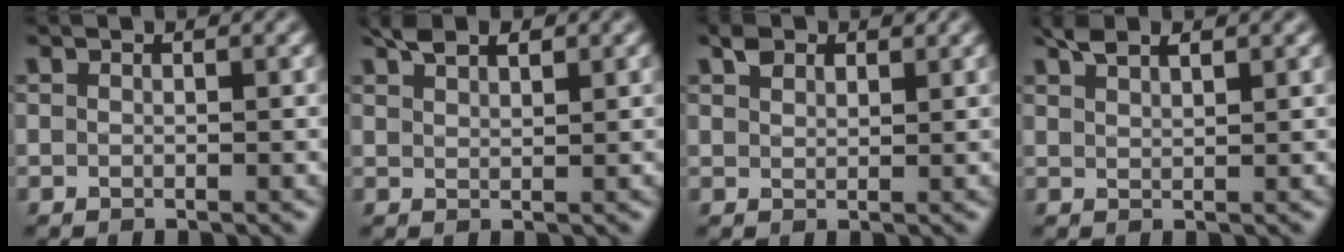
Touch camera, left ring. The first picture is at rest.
{"total": 2.6, "force": [1.9, 0.9, 1.5], "torque": [-0.022, 0.006, 0.035]}
{"total": 1.8, "force": [1.3, 1.0, 0.7], "torque": [-0.015, 0.004, 0.025]}
{"total": 2.4, "force": [1.8, 0.6, 1.5], "torque": [-0.021, 0.006, 0.034]}